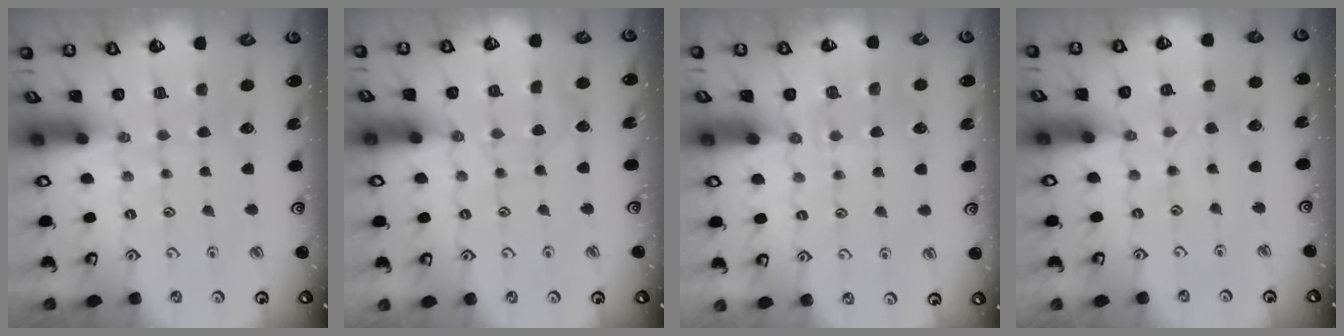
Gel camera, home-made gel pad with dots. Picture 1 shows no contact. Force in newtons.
{"total": 3.0, "press": 2.9, "slide": 0.4}
{"total": 4.1, "press": 4.0, "slide": 0.9}
{"total": 2.0, "press": 2.0, "slide": 0.2}